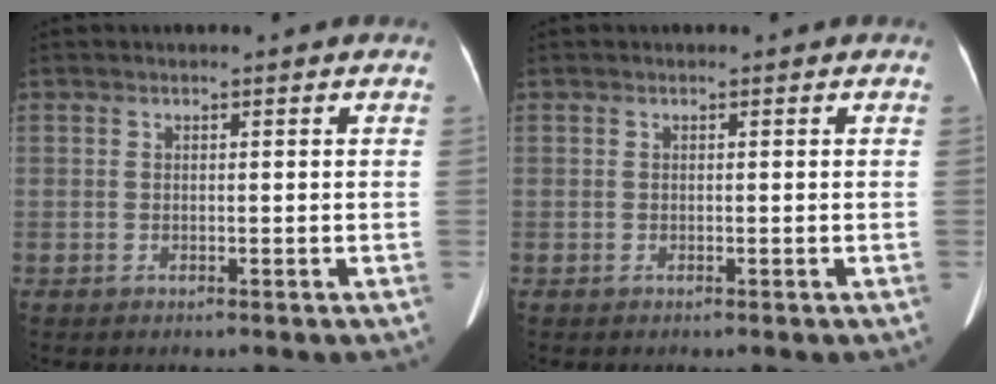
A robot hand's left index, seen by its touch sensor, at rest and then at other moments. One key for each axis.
{"total": 0.0}